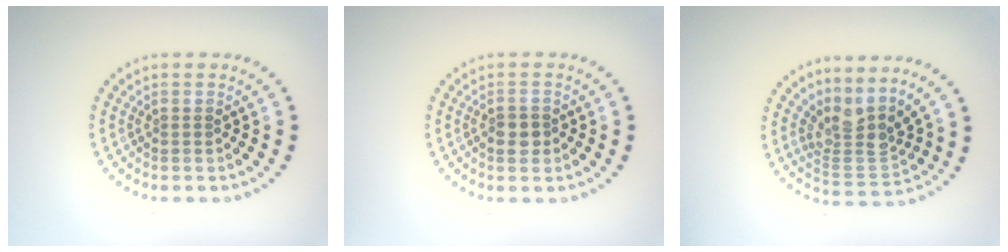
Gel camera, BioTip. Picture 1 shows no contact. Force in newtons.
{"total": 1.8, "press": 1.7, "slide": 0.6}
{"total": 3.6, "press": 2.4, "slide": 2.6}